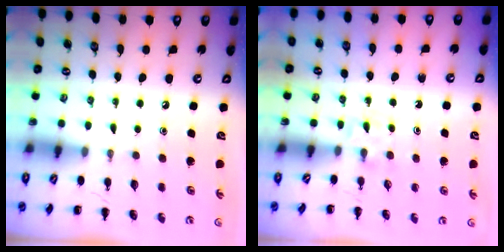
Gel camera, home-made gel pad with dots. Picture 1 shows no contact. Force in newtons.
{"total": 2.9, "press": 2.7, "slide": 1.1}